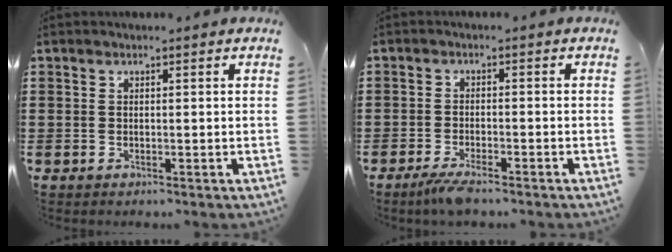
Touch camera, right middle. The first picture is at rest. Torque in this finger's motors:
{"motor_torque": [1.92, 0.21, 0.18, 0.05]}